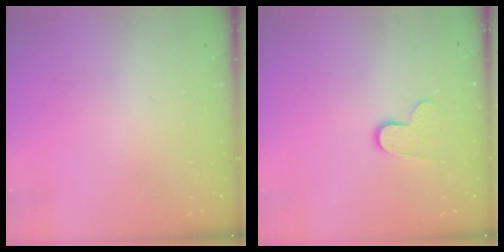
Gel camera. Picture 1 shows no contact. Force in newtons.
{"total": 7.1, "press": 7.1, "slide": 0.5}